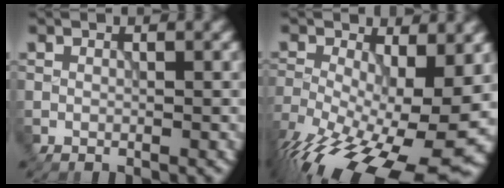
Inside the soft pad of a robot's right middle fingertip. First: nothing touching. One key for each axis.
{"total": 17.3, "fx": -6.7, "fy": 7.3, "fz": 14.1, "tx": -0.262, "ty": -0.027, "tz": -0.097}